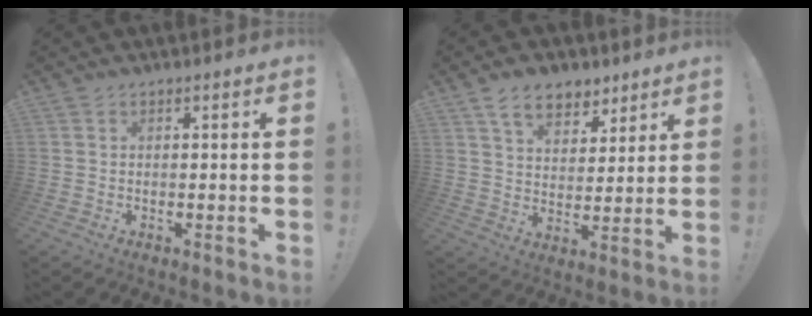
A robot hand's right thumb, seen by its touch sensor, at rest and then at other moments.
{"total": 10.4, "force": [6.7, 6.4, 4.6], "torque": [-0.067, -0.036, 0.129]}